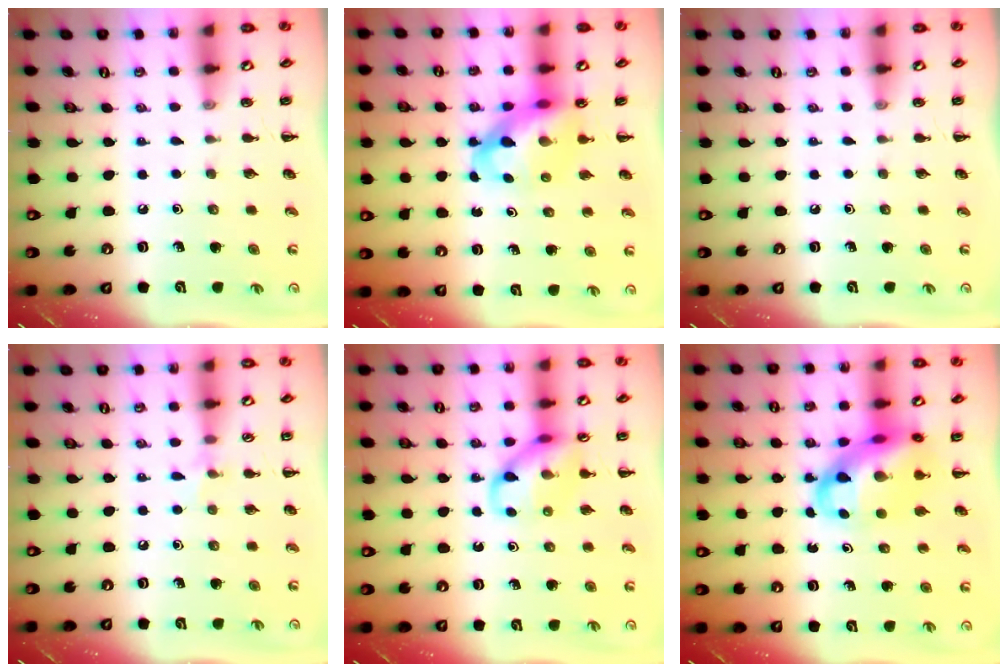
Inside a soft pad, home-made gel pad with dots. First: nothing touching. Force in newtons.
{"total": 12.0, "press": 11.6, "slide": 3.3}
{"total": 0.0}
{"total": 4.8, "press": 4.5, "slide": 1.7}
{"total": 10.9, "press": 10.9, "slide": 0.9}
{"total": 14.8, "press": 14.3, "slide": 3.6}